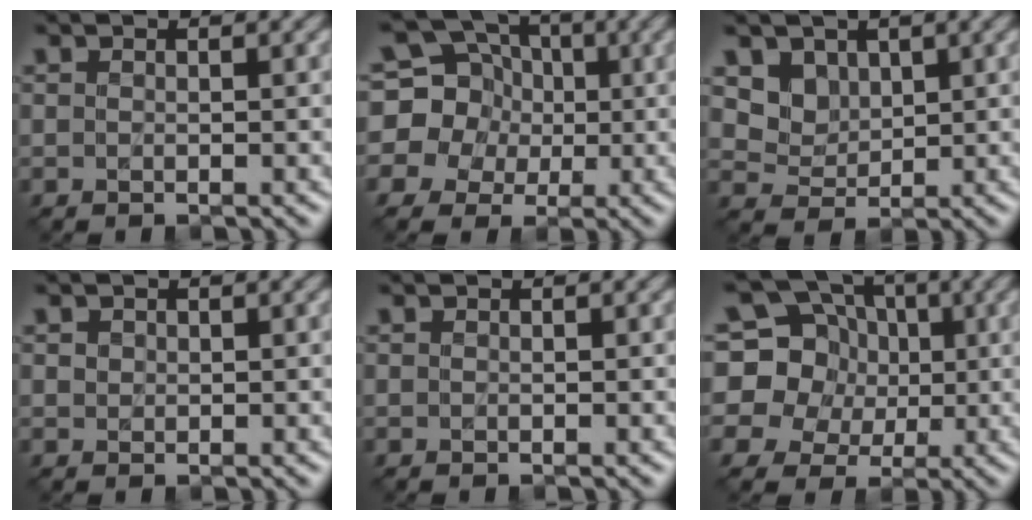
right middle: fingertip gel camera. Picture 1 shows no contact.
{"total": 9.8, "force": [1.3, 9.1, 3.3], "torque": [-0.098, 0.042, 0.000]}
{"total": 3.8, "force": [2.1, 2.8, 1.4], "torque": [-0.042, -0.024, 0.065]}
{"total": 0.6, "force": [0.3, 0.6, 0.1], "torque": [0.000, -0.002, 0.006]}
{"total": 0.0}
{"total": 12.5, "force": [3.6, 10.8, 5.0], "torque": [-0.131, 0.043, 0.049]}